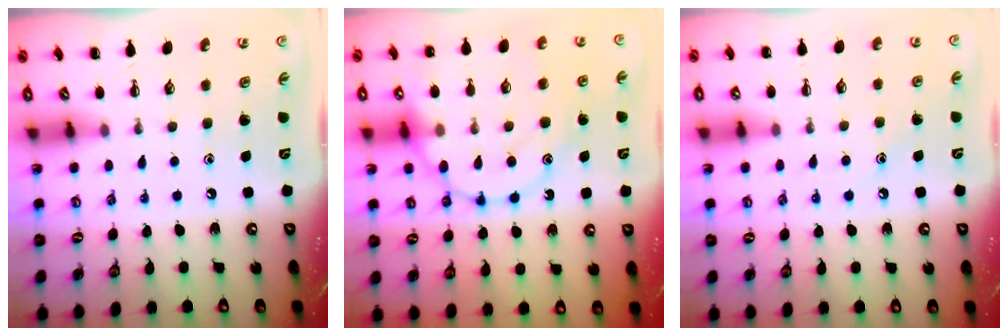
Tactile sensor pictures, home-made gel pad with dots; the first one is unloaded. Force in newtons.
{"total": 19.5, "press": 19.4, "slide": 1.7}
{"total": 7.6, "press": 7.4, "slide": 1.8}